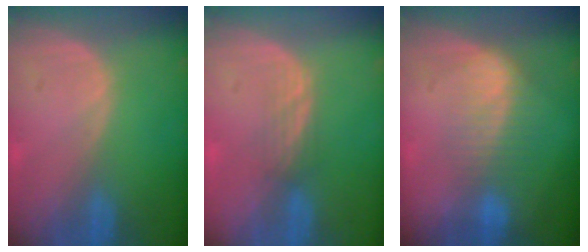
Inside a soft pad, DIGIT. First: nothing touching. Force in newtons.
{"total": 2.3, "press": 2.2, "slide": 0.5}
{"total": 7.3, "press": 6.2, "slide": 3.8}